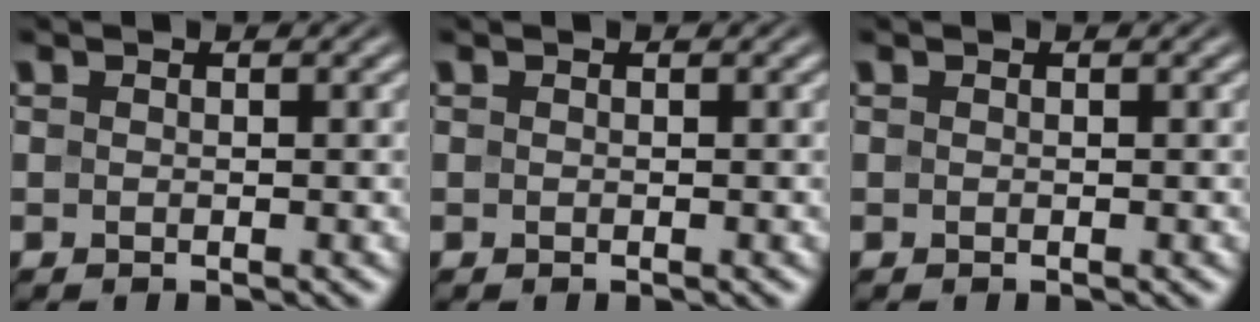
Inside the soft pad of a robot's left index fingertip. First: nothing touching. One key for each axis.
{"total": 0.0}
{"total": 0.0}